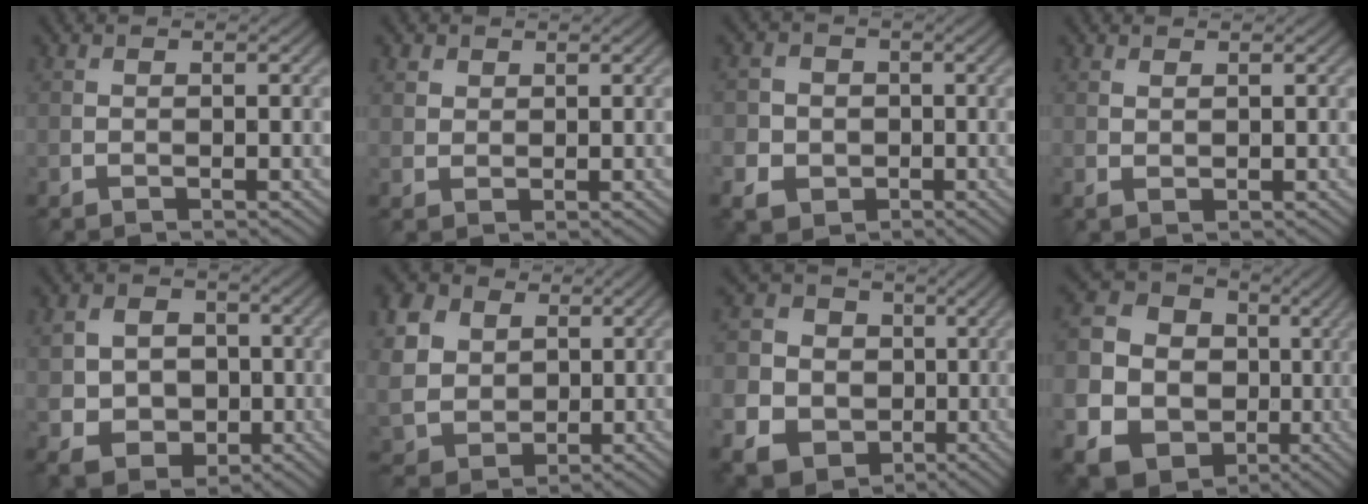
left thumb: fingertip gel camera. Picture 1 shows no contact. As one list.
[{"total": 2.0, "force": [1.3, 1.4, 0.5], "torque": [-0.016, -0.003, 0.032]}, {"total": 5.8, "force": [-1.4, 5.5, 1.4], "torque": [-0.048, 0.000, -0.048]}, {"total": 1.0, "force": [0.7, 0.4, 0.5], "torque": [-0.014, -0.002, 0.019]}, {"total": 7.4, "force": [-0.2, 6.6, 3.5], "torque": [-0.106, -0.004, -0.007]}, {"total": 10.5, "force": [3.3, 8.3, 5.5], "torque": [-0.190, 0.015, 0.072]}, {"total": 10.3, "force": [-1.0, 9.6, 3.4], "torque": [-0.127, -0.006, -0.033]}, {"total": 18.4, "force": [-2.6, 16.9, 6.7], "torque": [-0.205, -0.003, -0.067]}]